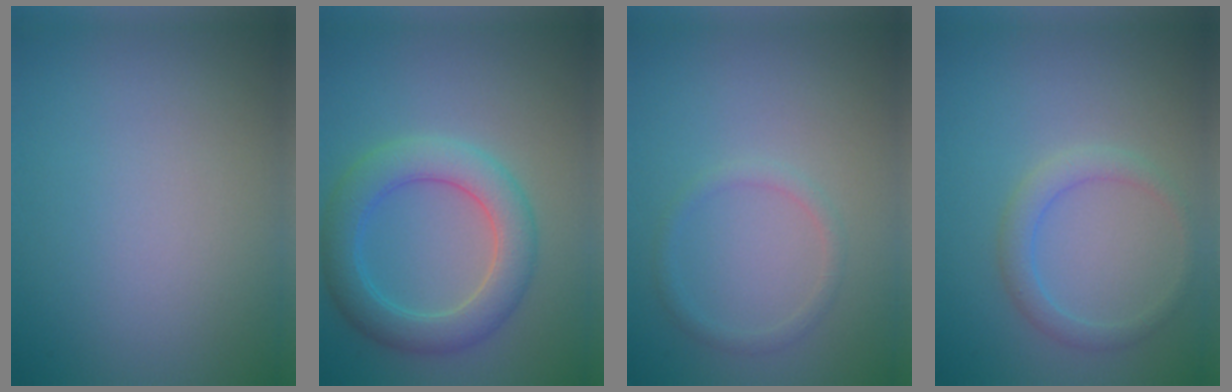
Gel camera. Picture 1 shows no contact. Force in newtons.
{"total": 5.0, "press": 5.0, "slide": 0.5}
{"total": 1.2, "press": 1.2, "slide": 0.0}
{"total": 2.0, "press": 2.0, "slide": 0.1}